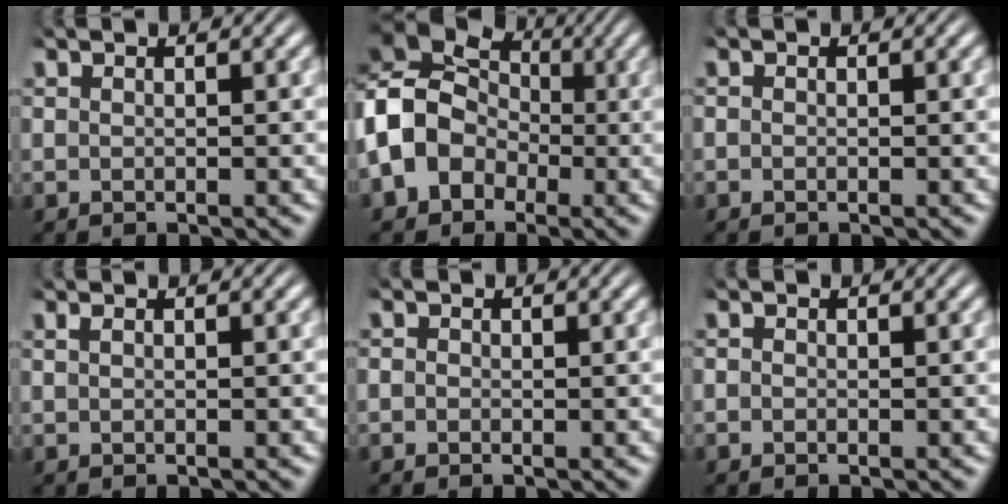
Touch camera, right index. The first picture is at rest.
{"total": 10.4, "force": [0.4, 8.9, 5.3], "torque": [-0.161, -0.029, 0.011]}
{"total": 0.6, "force": [-0.3, 0.5, 0.1], "torque": [-0.004, -0.003, -0.007]}
{"total": 0.0}
{"total": 1.3, "force": [-0.3, 1.2, 0.2], "torque": [-0.008, -0.002, -0.011]}
{"total": 0.9, "force": [-0.4, 0.8, 0.2], "torque": [-0.006, -0.002, -0.010]}